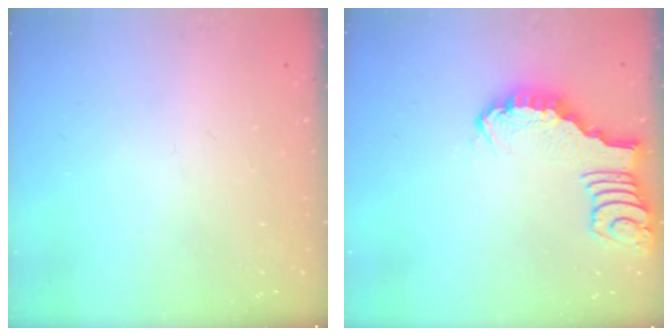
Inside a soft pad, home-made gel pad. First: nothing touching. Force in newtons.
{"total": 2.6, "press": 2.6, "slide": 0.4}